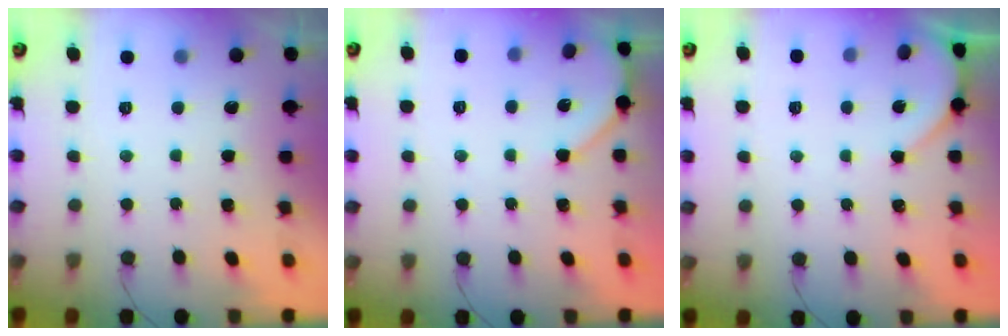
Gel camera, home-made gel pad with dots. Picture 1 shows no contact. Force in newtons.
{"total": 5.0, "press": 4.9, "slide": 0.7}
{"total": 2.1, "press": 2.1, "slide": 0.3}